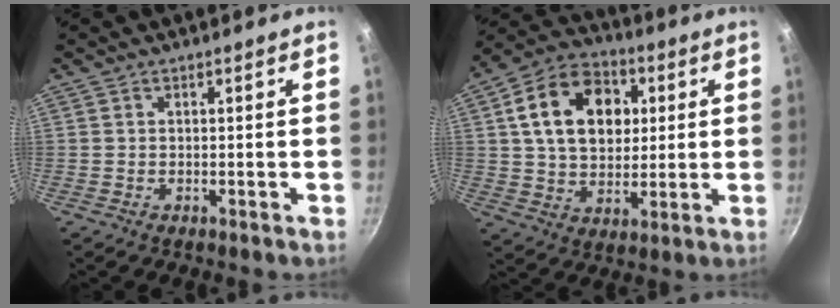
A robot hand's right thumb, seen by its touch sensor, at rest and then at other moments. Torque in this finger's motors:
{"motor_torque": [-0.34, 2.92, 1.64, 0.46, 0.49]}